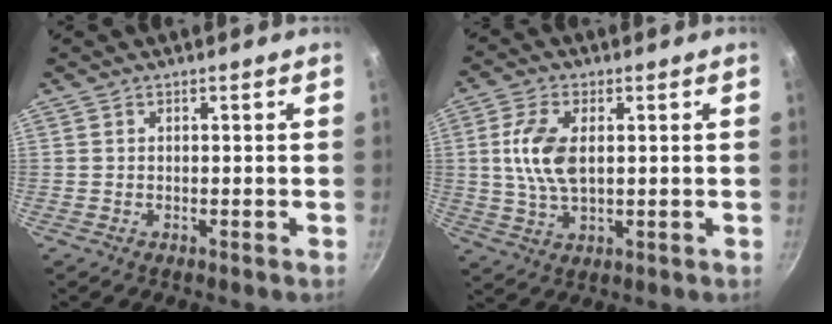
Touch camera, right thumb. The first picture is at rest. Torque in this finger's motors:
{"motor_torque": [0.28, 0.55, 1.14, -0.40, 0.39]}